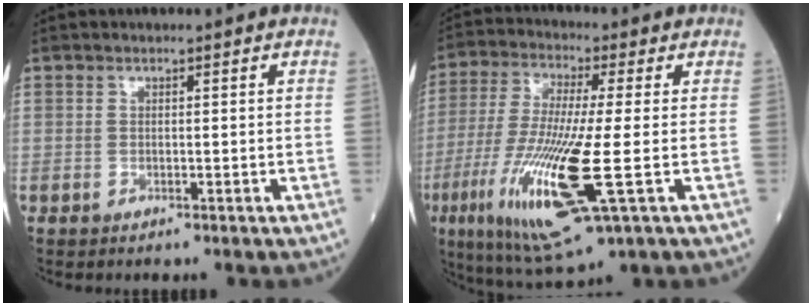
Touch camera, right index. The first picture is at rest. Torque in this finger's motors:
{"motor_torque": [1.28, -0.86, 1.06, 0.21]}